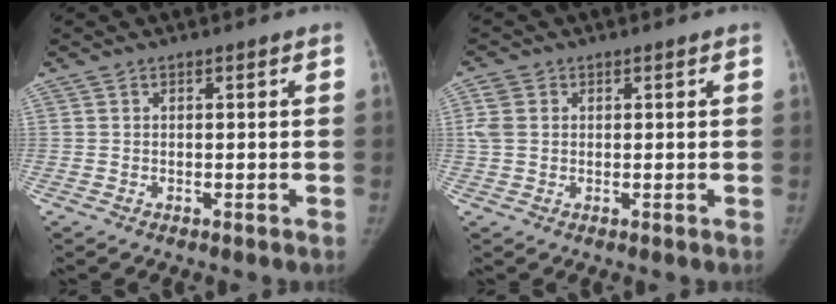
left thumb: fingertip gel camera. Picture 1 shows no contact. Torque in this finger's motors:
{"motor_torque": [0.69, 2.14, 0.61, 0.03, 0.21]}